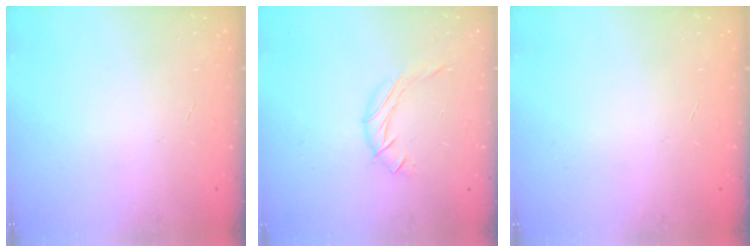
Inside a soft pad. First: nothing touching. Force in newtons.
{"total": 5.8, "press": 5.8, "slide": 0.8}
{"total": 0.0}